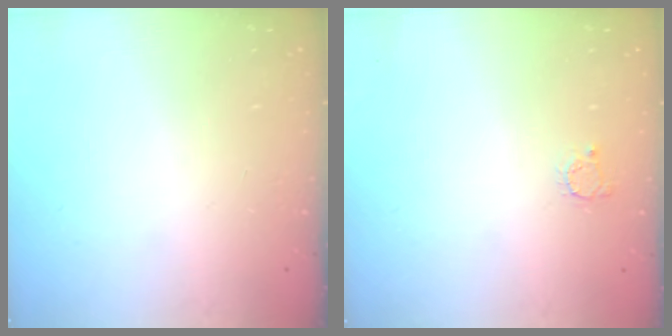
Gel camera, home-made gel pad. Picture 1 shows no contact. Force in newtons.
{"total": 2.2, "press": 2.2, "slide": 0.3}